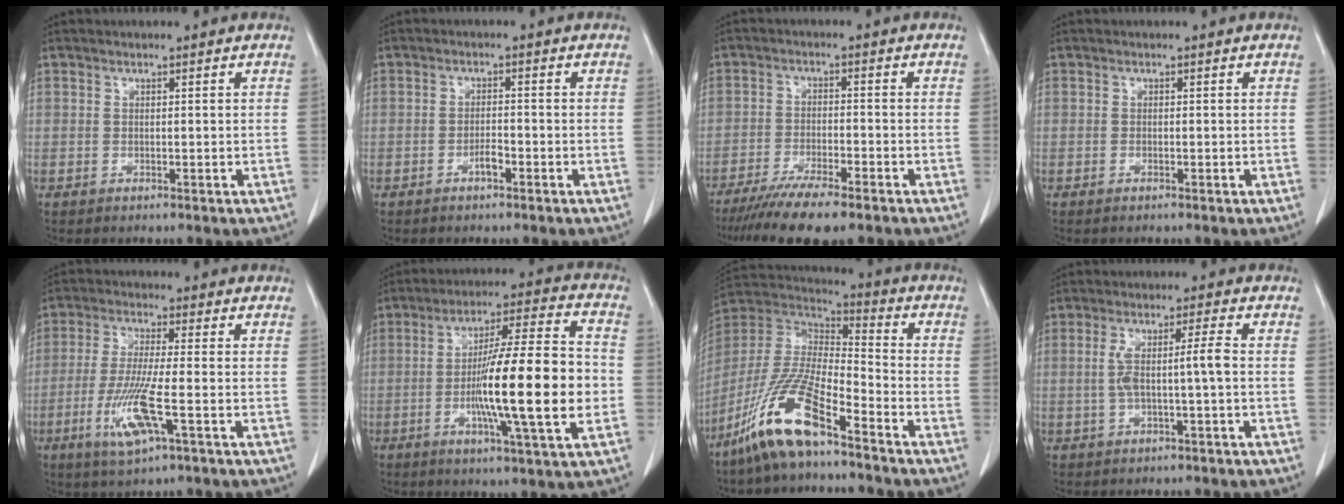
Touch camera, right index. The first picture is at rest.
{"total": 2.0, "force": [-1.2, 0.5, 1.5], "torque": [-0.025, 0.003, -0.021]}
{"total": 9.2, "force": [-7.0, 0.7, 5.9], "torque": [-0.092, -0.021, -0.114]}
{"total": 0.0}
{"total": 9.4, "force": [-3.5, 0.6, 8.8], "torque": [-0.181, -0.018, -0.069]}
{"total": 18.4, "force": [-3.1, 0.7, 18.1], "torque": [-0.296, -0.002, -0.054]}
{"total": 14.9, "force": [-9.8, 2.6, 10.9], "torque": [-0.231, -0.013, -0.190]}
{"total": 5.2, "force": [-0.5, -0.1, 5.1], "torque": [-0.104, 0.017, -0.005]}